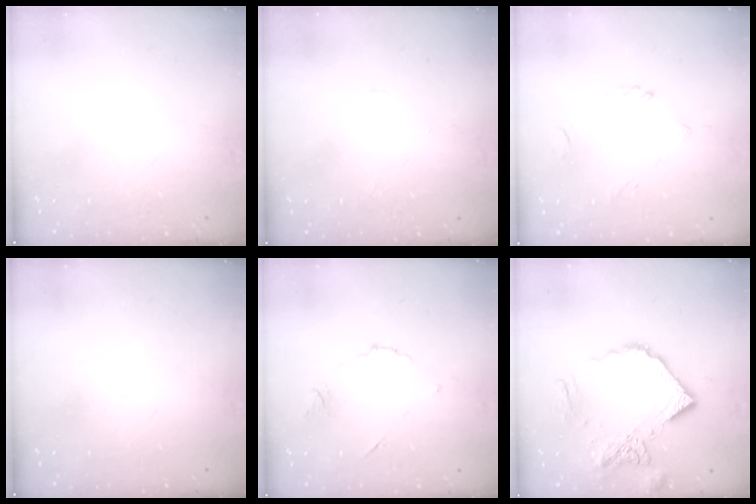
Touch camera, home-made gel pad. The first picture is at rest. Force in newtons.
{"total": 0.0}
{"total": 2.6, "press": 2.5, "slide": 0.8}
{"total": 0.0}
{"total": 5.5, "press": 5.5, "slide": 0.6}
{"total": 15.1, "press": 15.0, "slide": 1.8}